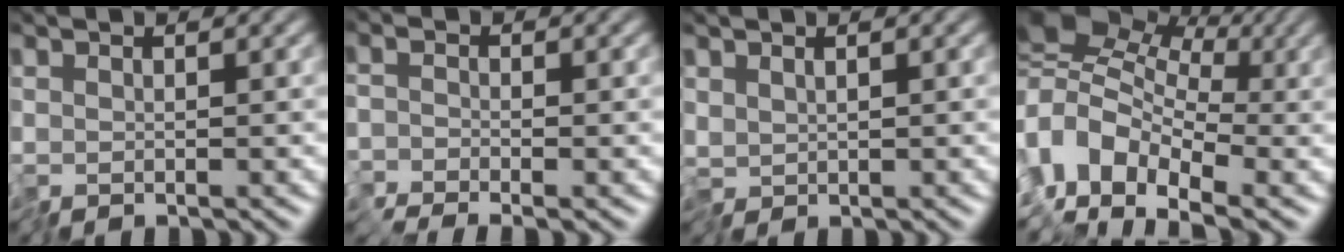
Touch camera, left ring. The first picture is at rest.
{"total": 0.7, "force": [-0.7, 0.0, 0.0], "torque": [0.000, -0.004, -0.018]}
{"total": 0.8, "force": [0.5, 0.5, 0.3], "torque": [-0.011, -0.002, 0.010]}
{"total": 7.1, "force": [-2.5, 4.9, 4.5], "torque": [-0.073, 0.021, -0.069]}